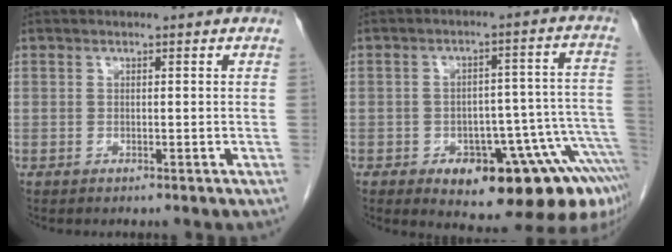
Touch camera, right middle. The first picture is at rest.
{"total": 17.5, "force": [-9.6, 5.3, 13.6], "torque": [-0.100, 0.037, -0.121]}